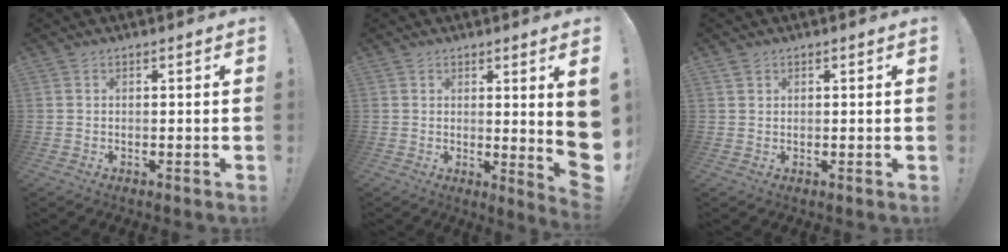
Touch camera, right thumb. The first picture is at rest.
{"total": 7.2, "force": [1.0, -0.7, 7.1], "torque": [-0.091, -0.031, 0.013]}
{"total": 1.2, "force": [0.9, 0.8, 0.0], "torque": [0.007, -0.003, 0.016]}